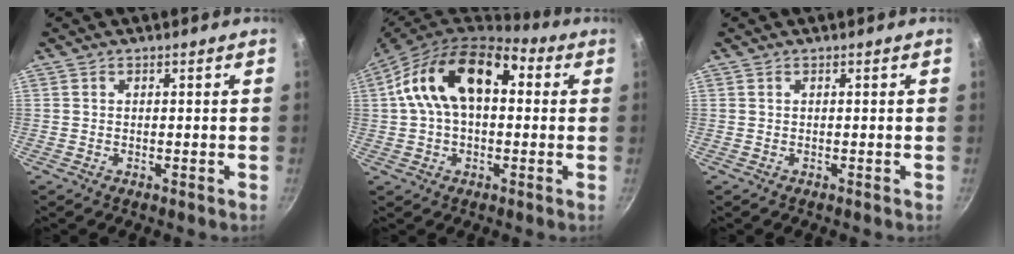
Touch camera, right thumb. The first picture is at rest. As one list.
[{"total": 16.9, "force": [2.9, 10.4, 13.0], "torque": [-0.195, 0.034, 0.028]}, {"total": 0.0}]